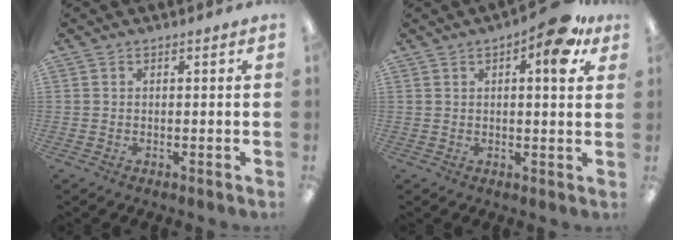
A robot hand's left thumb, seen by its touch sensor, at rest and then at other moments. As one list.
[{"total": 9.2, "force": [4.6, 3.2, 7.4], "torque": [-0.101, -0.014, 0.070]}]